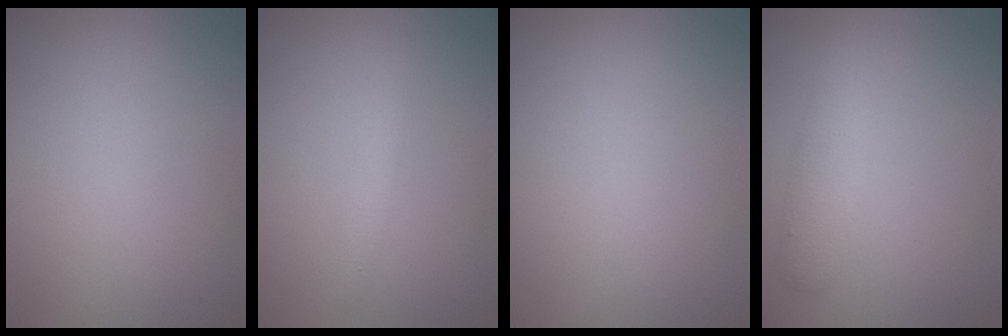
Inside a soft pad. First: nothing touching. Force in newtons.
{"total": 1.4, "press": 1.4, "slide": 0.0}
{"total": 0.0}
{"total": 3.0, "press": 3.0, "slide": 0.1}